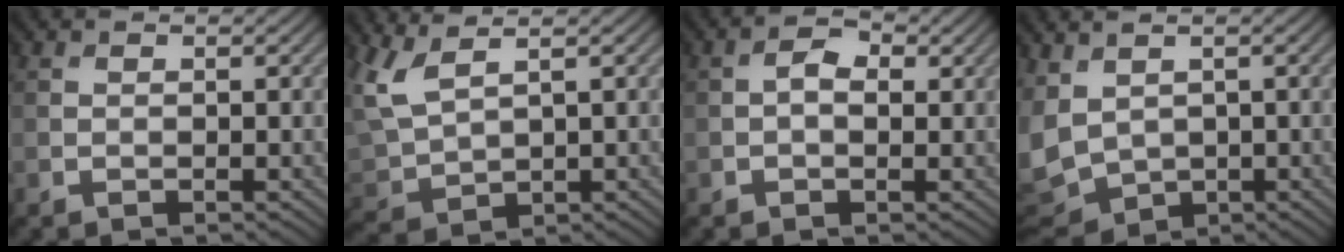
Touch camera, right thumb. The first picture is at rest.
{"total": 5.6, "force": [3.4, 2.2, 3.9], "torque": [-0.117, 0.001, 0.071]}
{"total": 2.6, "force": [0.2, 1.6, 2.1], "torque": [-0.037, 0.003, -0.003]}
{"total": 7.0, "force": [-0.1, 4.9, 5.0], "torque": [-0.170, -0.015, 0.002]}